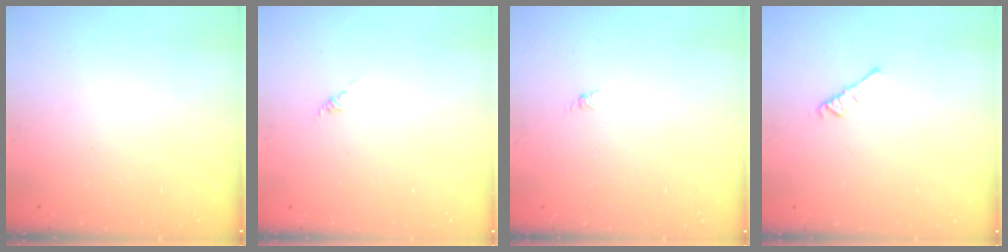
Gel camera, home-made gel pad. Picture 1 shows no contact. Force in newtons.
{"total": 0.6, "press": 0.4, "slide": 0.4}
{"total": 0.0}
{"total": 2.4, "press": 2.3, "slide": 0.6}